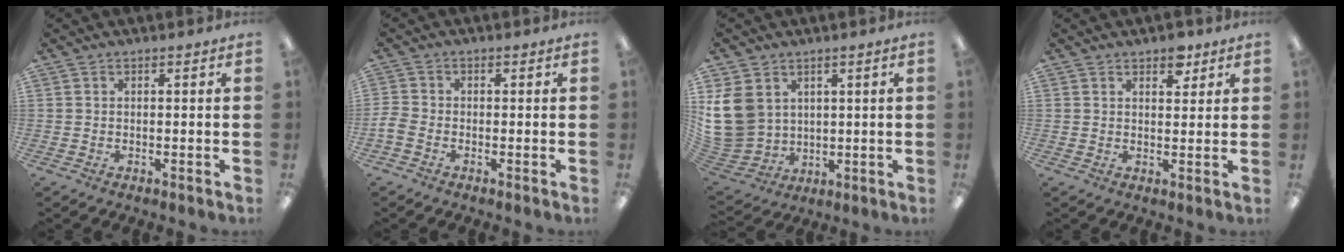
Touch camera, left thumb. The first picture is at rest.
{"total": 2.2, "force": [-1.1, 1.4, 1.3], "torque": [-0.026, 0.002, -0.021]}
{"total": 12.3, "force": [3.3, 10.5, 5.6], "torque": [-0.154, -0.013, 0.067]}
{"total": 4.3, "force": [3.1, 2.2, 2.0], "torque": [-0.005, -0.019, 0.048]}